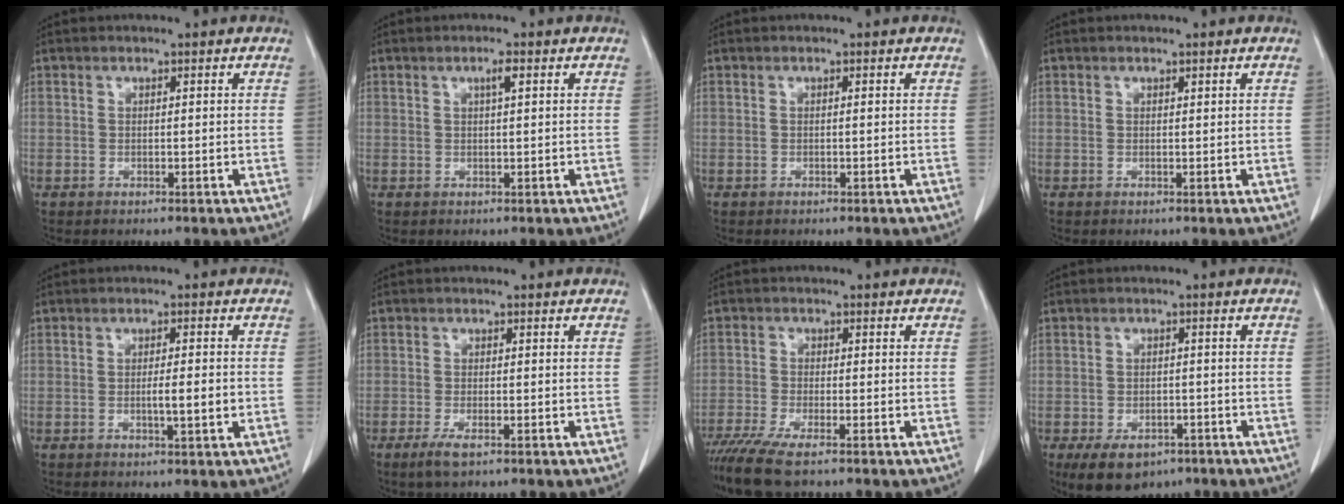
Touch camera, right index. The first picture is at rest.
{"total": 1.6, "force": [0.7, 0.1, 1.4], "torque": [-0.023, 0.001, 0.011]}
{"total": 0.0}
{"total": 0.0}
{"total": 3.3, "force": [-0.6, 0.2, 3.3], "torque": [-0.054, -0.003, -0.009]}
{"total": 2.6, "force": [-1.5, 0.5, 2.0], "torque": [-0.044, -0.004, -0.029]}
{"total": 7.2, "force": [-5.5, 0.5, 4.6], "torque": [-0.080, -0.020, -0.098]}
{"total": 7.7, "force": [-5.1, 4.5, 3.6], "torque": [-0.055, -0.001, -0.073]}